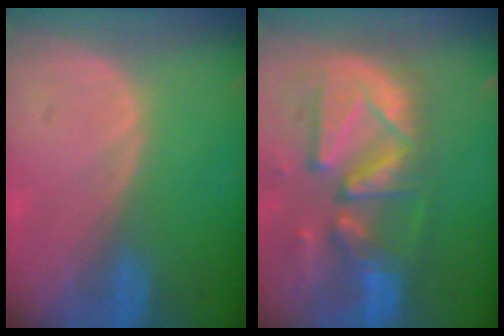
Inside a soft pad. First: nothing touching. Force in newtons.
{"total": 13.3, "press": 11.4, "slide": 6.9}